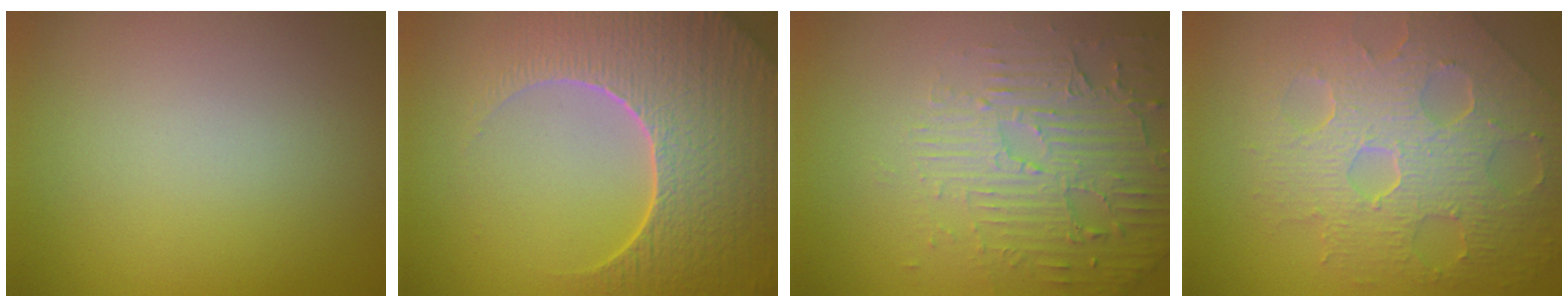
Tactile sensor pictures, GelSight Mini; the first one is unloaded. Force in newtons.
{"total": 9.3, "press": 6.6, "slide": 6.5}
{"total": 5.9, "press": 3.7, "slide": 4.6}
{"total": 8.3, "press": 5.8, "slide": 5.9}